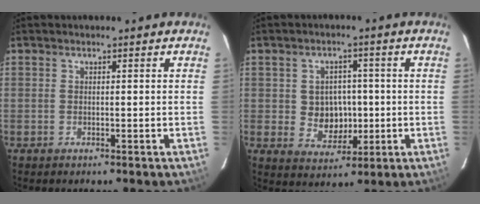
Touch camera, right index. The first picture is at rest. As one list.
[{"total": 6.9, "force": [-0.3, 6.0, 3.4], "torque": [-0.068, 0.009, 0.010]}]